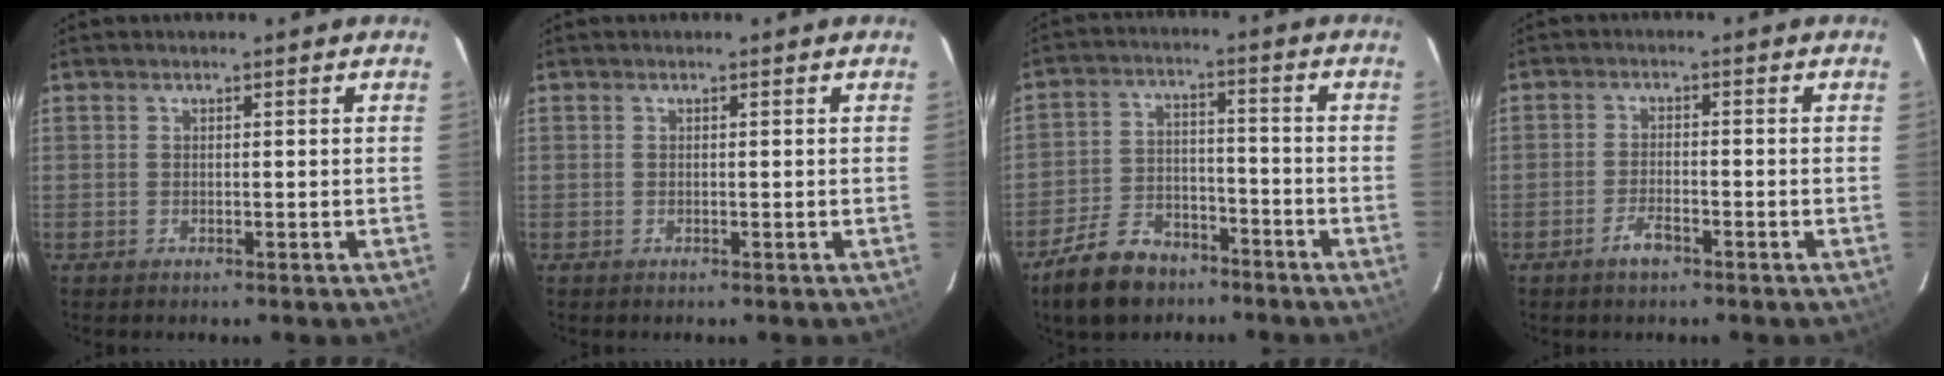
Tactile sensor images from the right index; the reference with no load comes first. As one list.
[{"total": 0.0}, {"total": 11.6, "force": [-8.4, 6.4, 4.8], "torque": [-0.120, 0.013, -0.133]}, {"total": 3.4, "force": [-2.2, 1.1, 2.3], "torque": [-0.053, 0.001, -0.042]}]